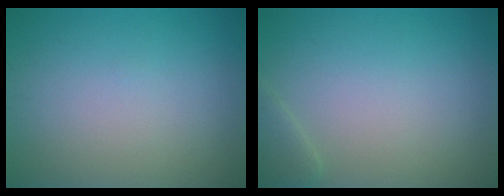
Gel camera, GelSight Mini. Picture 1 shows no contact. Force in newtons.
{"total": 1.3, "press": 1.3, "slide": 0.0}